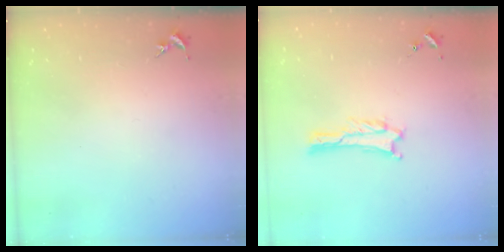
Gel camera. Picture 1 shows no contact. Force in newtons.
{"total": 1.0, "press": 1.0, "slide": 0.1}